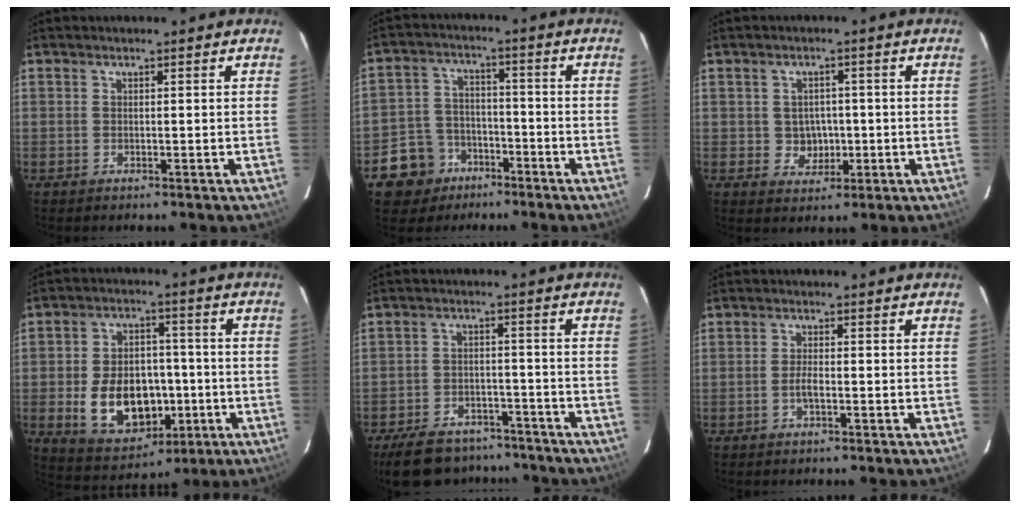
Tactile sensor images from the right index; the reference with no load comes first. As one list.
[{"total": 9.3, "force": [-5.5, 7.3, 1.7], "torque": [-0.061, 0.027, -0.078]}, {"total": 4.3, "force": [-0.4, 4.1, 1.3], "torque": [-0.028, 0.011, 0.004]}, {"total": 14.9, "force": [-3.3, 10.4, 10.2], "torque": [-0.210, 0.011, -0.027]}, {"total": 15.4, "force": [-12.6, 6.8, 5.7], "torque": [-0.140, 0.015, -0.173]}, {"total": 2.1, "force": [-0.8, 0.6, 1.8], "torque": [-0.039, 0.001, -0.017]}]